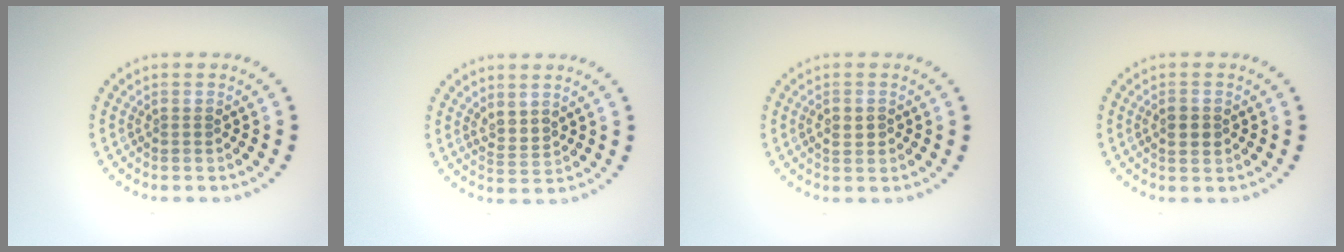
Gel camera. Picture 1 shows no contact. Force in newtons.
{"total": 1.7, "press": 1.3, "slide": 1.1}
{"total": 1.6, "press": 1.5, "slide": 0.3}
{"total": 2.1, "press": 2.1, "slide": 0.0}